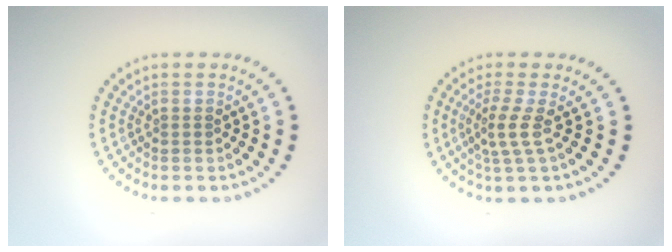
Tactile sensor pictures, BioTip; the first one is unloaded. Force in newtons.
{"total": 2.4, "press": 1.5, "slide": 1.8}